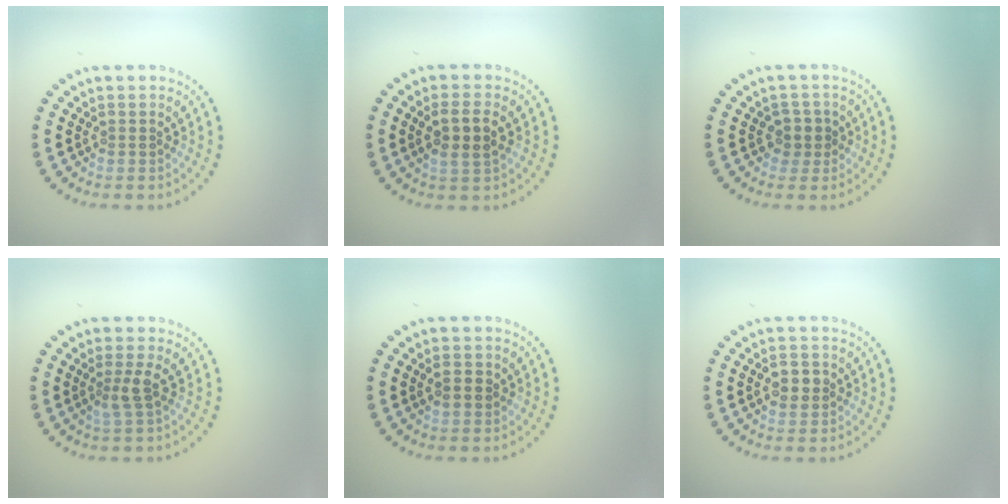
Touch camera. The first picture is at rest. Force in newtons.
{"total": 3.0, "press": 2.8, "slide": 0.9}
{"total": 1.8, "press": 1.4, "slide": 1.1}
{"total": 1.9, "press": 1.3, "slide": 1.3}
{"total": 1.4, "press": 1.4, "slide": 0.3}
{"total": 2.0, "press": 2.0, "slide": 0.1}